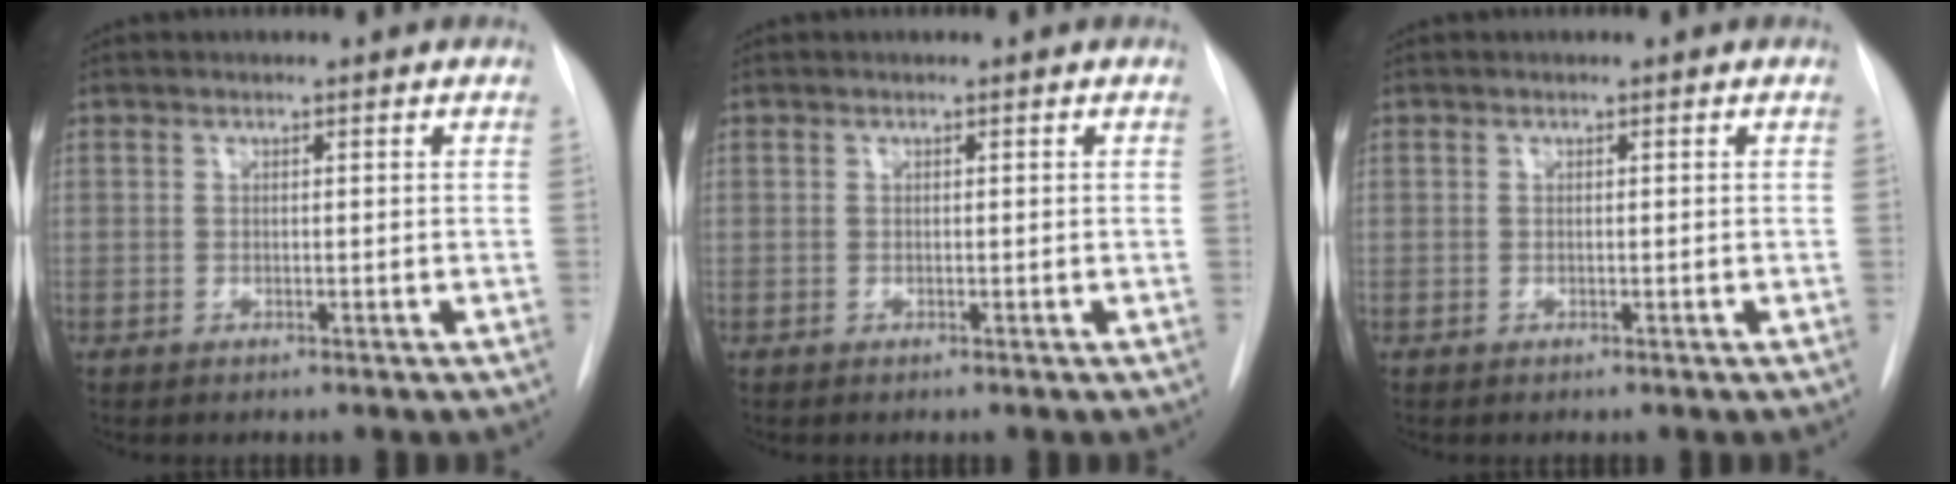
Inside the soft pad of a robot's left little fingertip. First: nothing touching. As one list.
[{"total": 0.0}, {"total": 0.0}]